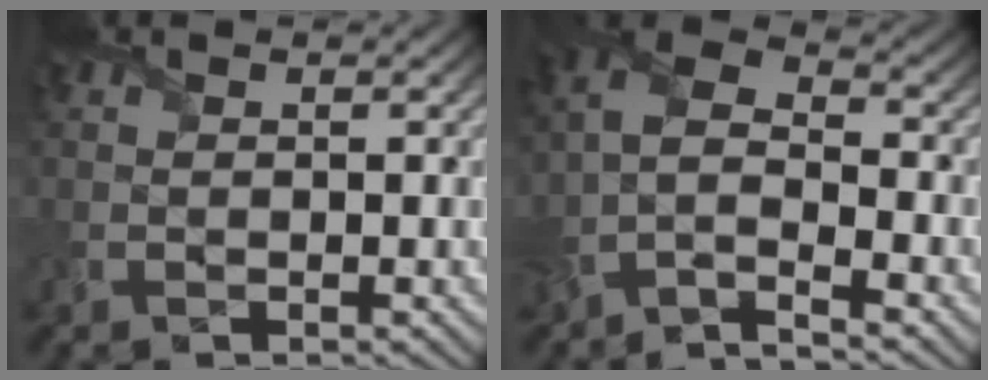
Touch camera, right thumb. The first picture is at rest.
{"total": 6.7, "force": [-4.4, 2.0, 4.7], "torque": [-0.103, 0.008, -0.106]}